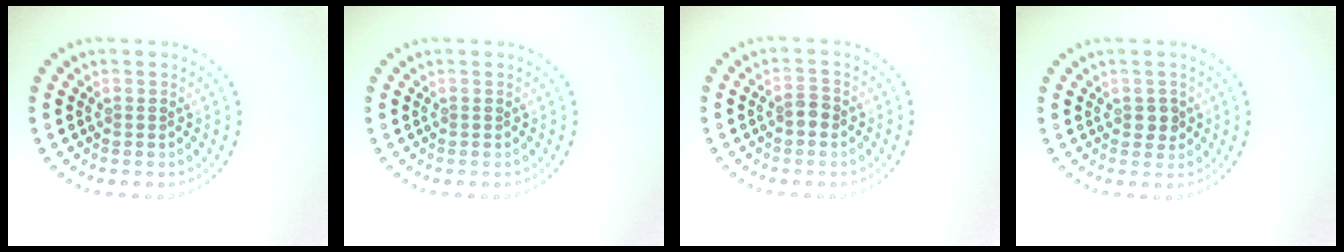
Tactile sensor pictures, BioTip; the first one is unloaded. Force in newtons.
{"total": 0.0}
{"total": 1.2, "press": 1.2, "slide": 0.3}
{"total": 1.4, "press": 1.3, "slide": 0.3}